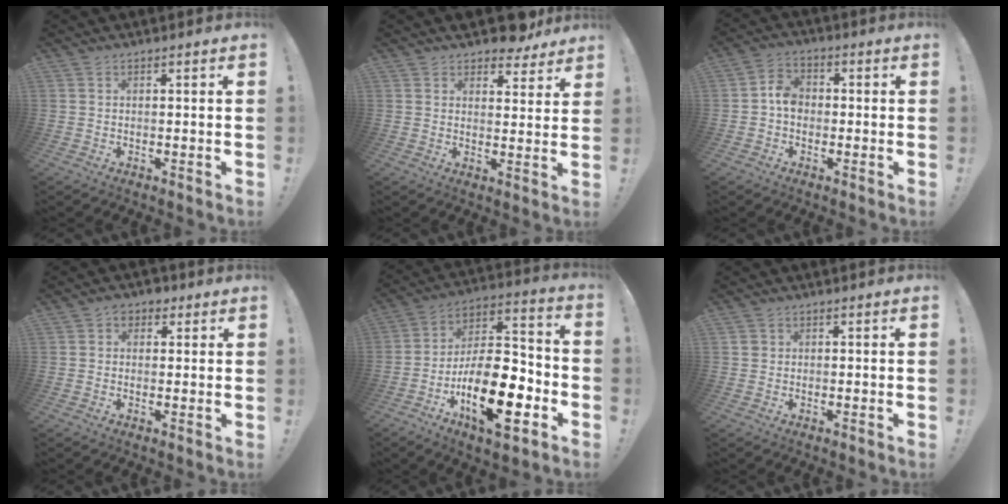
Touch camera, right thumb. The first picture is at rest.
{"total": 7.7, "force": [7.1, 2.3, 1.9], "torque": [-0.017, -0.057, 0.128]}
{"total": 5.9, "force": [-1.1, 4.5, 3.6], "torque": [-0.059, 0.016, -0.020]}
{"total": 3.6, "force": [1.2, 3.0, 1.5], "torque": [-0.010, 0.000, 0.019]}
{"total": 22.8, "force": [-9.0, 9.9, 18.5], "torque": [-0.313, 0.043, -0.147]}
{"total": 1.3, "force": [0.3, 1.2, 0.3], "torque": [-0.010, 0.005, 0.007]}